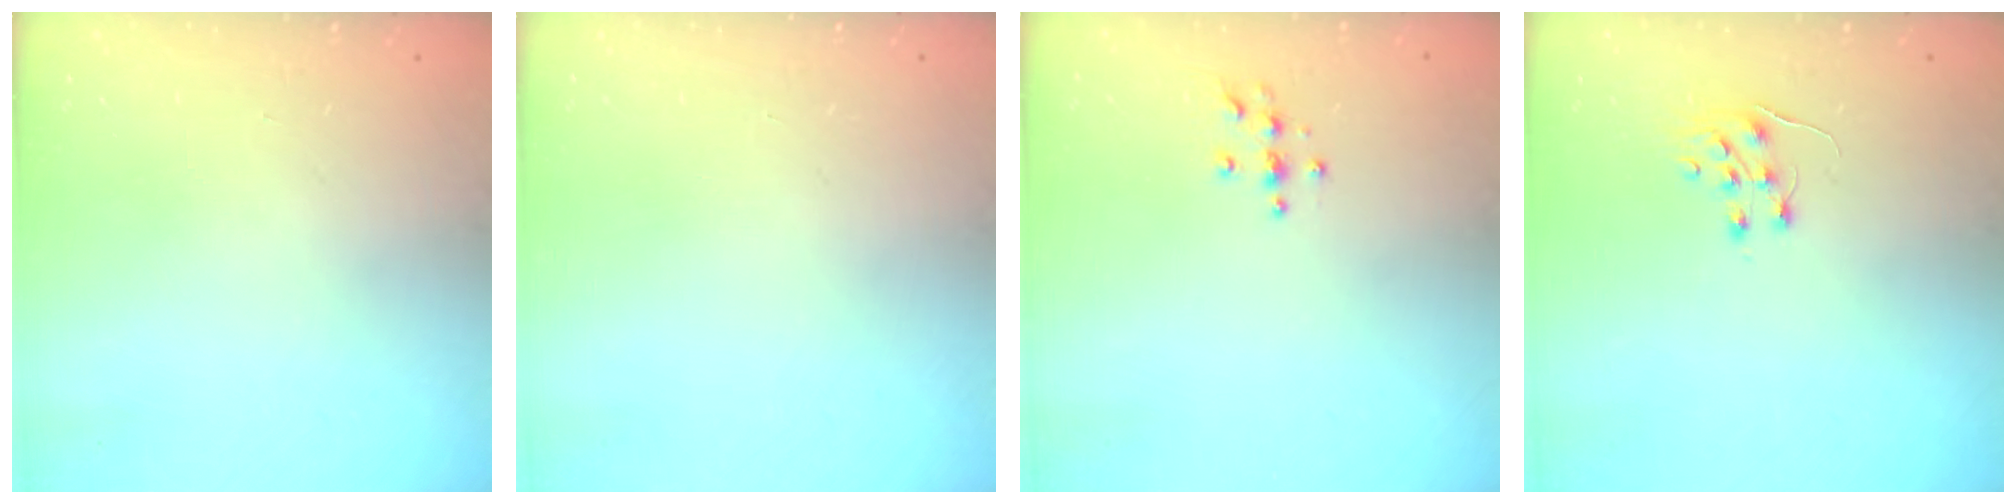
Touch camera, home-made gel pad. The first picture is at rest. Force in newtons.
{"total": 0.0}
{"total": 3.7, "press": 3.7, "slide": 0.4}
{"total": 7.1, "press": 7.1, "slide": 0.6}